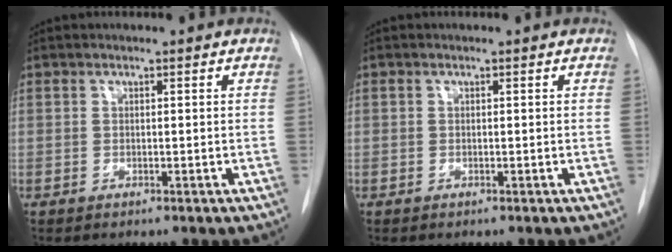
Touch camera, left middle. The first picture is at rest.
{"total": 0.0}